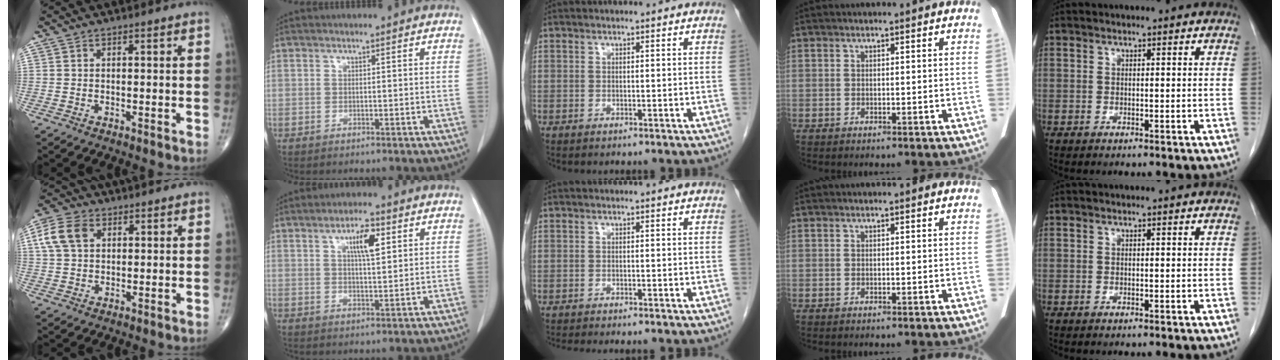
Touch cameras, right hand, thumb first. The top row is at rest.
{"thumb": {"total": 7.6, "force": [2.5, 5.2, 4.9], "torque": [-0.098, 0.009, 0.046]}, "index": {"total": 5.8, "force": [2.3, 1.4, 5.1], "torque": [-0.088, 0.003, 0.040]}, "middle": {"total": 6.3, "force": [-5.6, 0.6, 2.7], "torque": [-0.025, -0.009, -0.082]}}